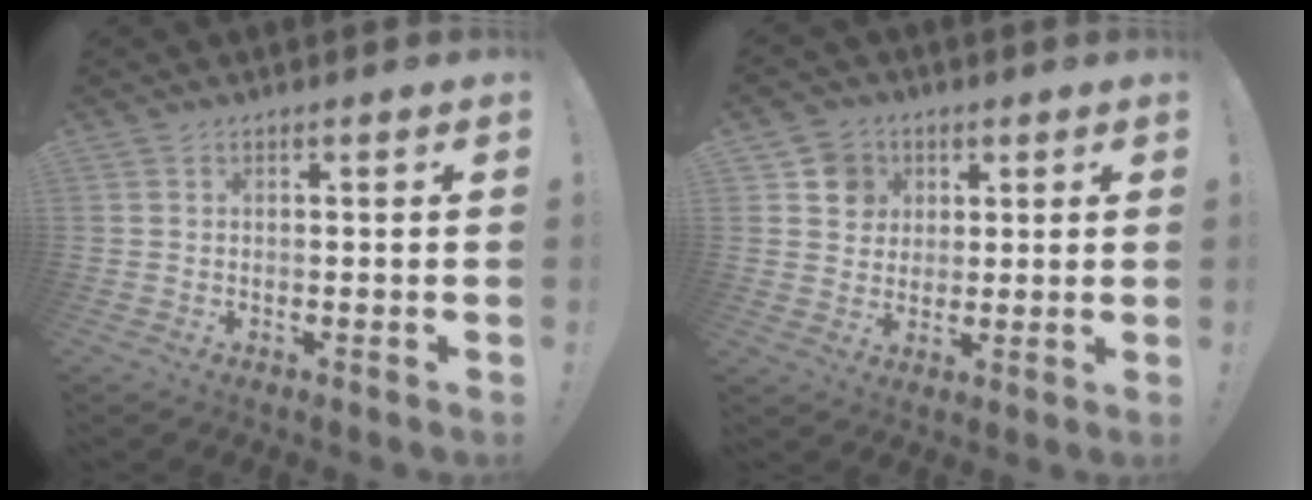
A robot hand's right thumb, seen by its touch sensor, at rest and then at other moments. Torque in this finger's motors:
{"motor_torque": [0.20, 0.97, 0.18, 0.06, -0.03]}